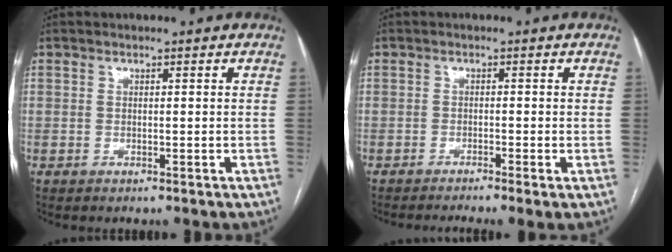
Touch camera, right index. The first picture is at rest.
{"total": 4.4, "force": [-3.1, 0.0, 3.2], "torque": [-0.047, -0.005, -0.050]}